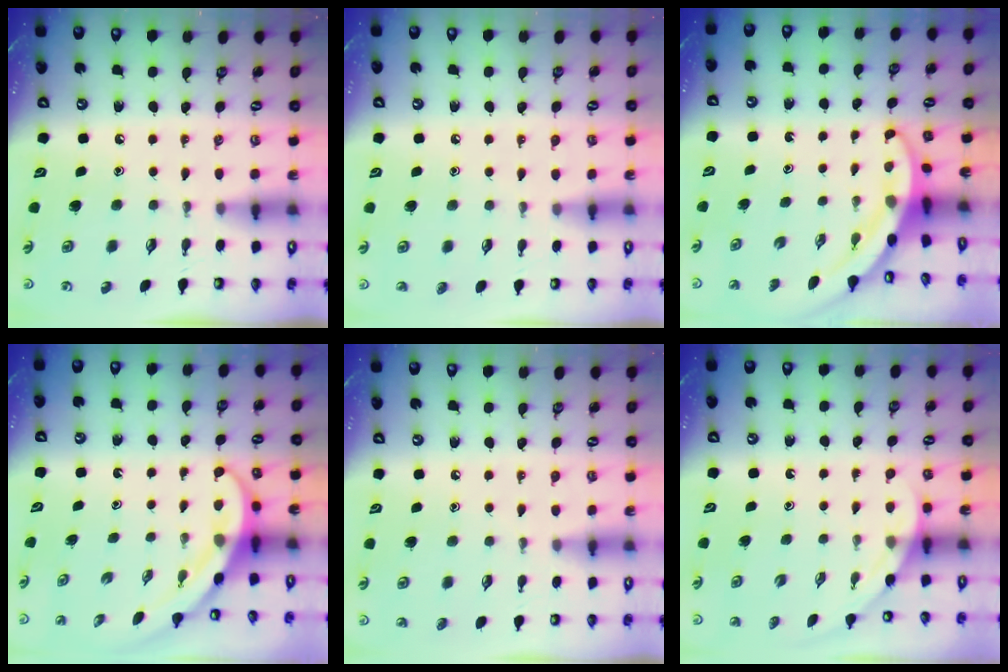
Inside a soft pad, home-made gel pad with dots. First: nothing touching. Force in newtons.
{"total": 4.9, "press": 4.9, "slide": 0.5}
{"total": 3.5, "press": 3.5, "slide": 0.2}
{"total": 4.0, "press": 4.0, "slide": 0.3}
{"total": 2.9, "press": 2.8, "slide": 0.3}
{"total": 2.2, "press": 2.2, "slide": 0.0}